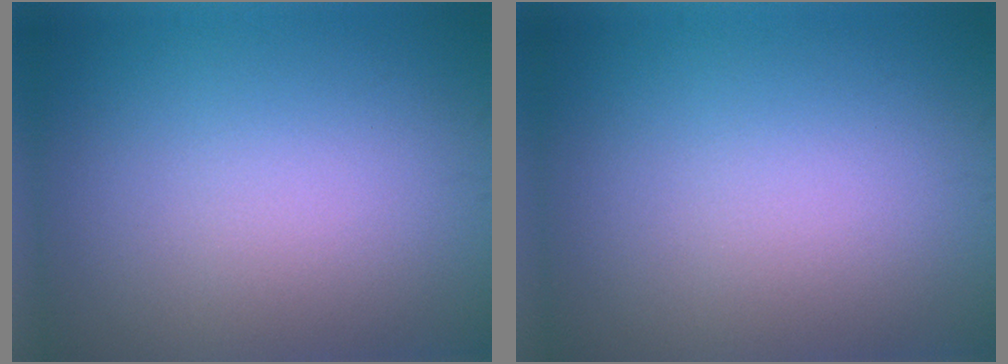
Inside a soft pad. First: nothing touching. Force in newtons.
{"total": 0.0}